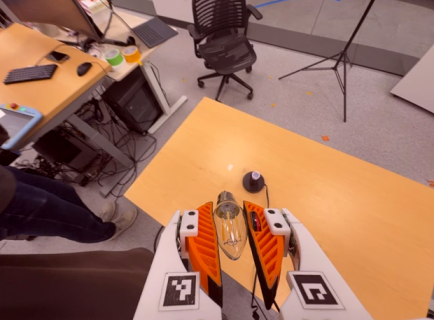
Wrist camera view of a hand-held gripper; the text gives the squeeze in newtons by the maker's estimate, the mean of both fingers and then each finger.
{"total": 11.0, "left": 10.5, "right": 11.5}